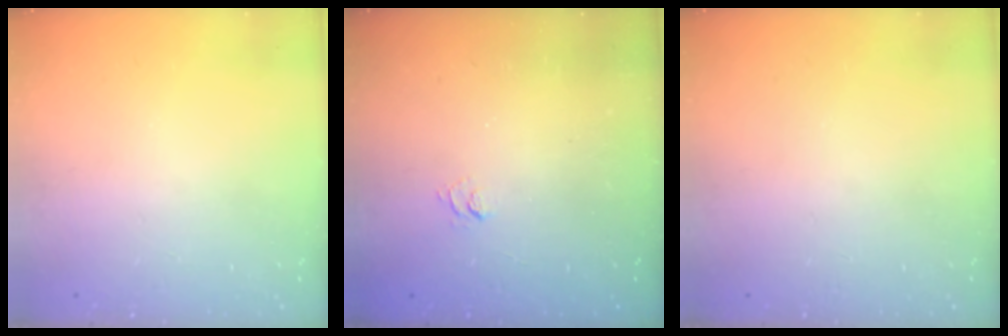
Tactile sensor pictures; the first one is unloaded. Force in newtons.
{"total": 1.9, "press": 1.5, "slide": 1.3}
{"total": 0.0}